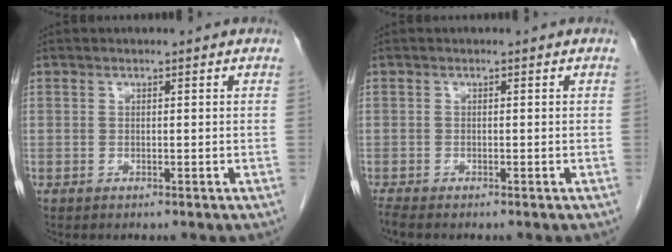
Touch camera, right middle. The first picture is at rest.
{"total": 1.2, "force": [-1.1, -0.2, 0.4], "torque": [-0.015, -0.006, -0.023]}